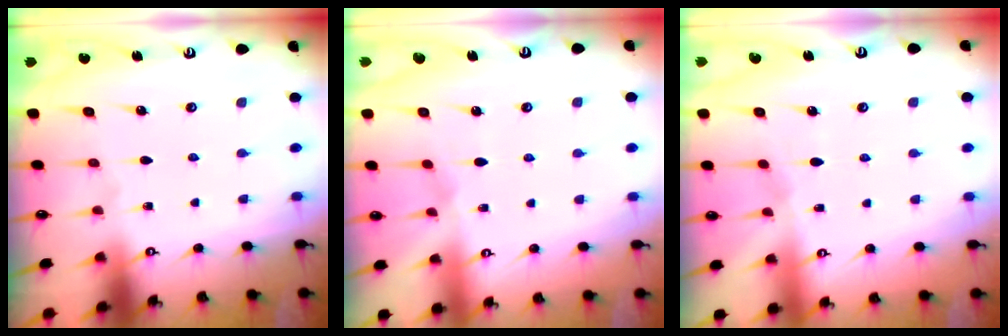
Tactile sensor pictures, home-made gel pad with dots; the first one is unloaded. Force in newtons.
{"total": 3.7, "press": 3.6, "slide": 0.5}
{"total": 2.8, "press": 2.8, "slide": 0.4}